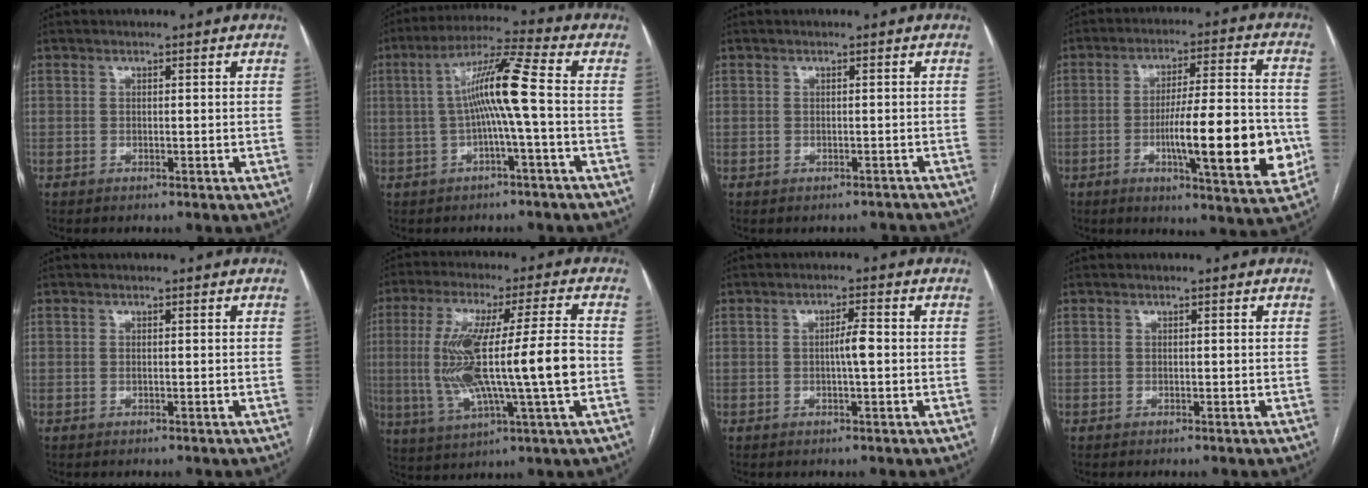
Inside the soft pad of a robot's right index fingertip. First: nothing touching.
{"total": 9.3, "force": [-0.4, -1.0, 9.2], "torque": [-0.170, 0.021, -0.007]}
{"total": 1.7, "force": [-1.4, 0.9, -0.1], "torque": [0.004, 0.004, -0.016]}
{"total": 17.2, "force": [-4.0, 2.4, 16.6], "torque": [-0.238, -0.001, -0.055]}
{"total": 0.0}
{"total": 17.5, "force": [-1.0, 1.0, 17.5], "torque": [-0.337, 0.008, -0.014]}
{"total": 2.8, "force": [-0.2, 0.1, 2.8], "torque": [-0.049, 0.002, -0.003]}
{"total": 0.0}